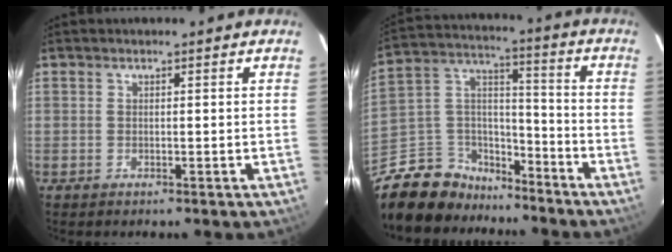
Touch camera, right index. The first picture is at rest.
{"total": 15.7, "force": [-12.3, 8.9, 4.2], "torque": [-0.113, 0.062, -0.206]}